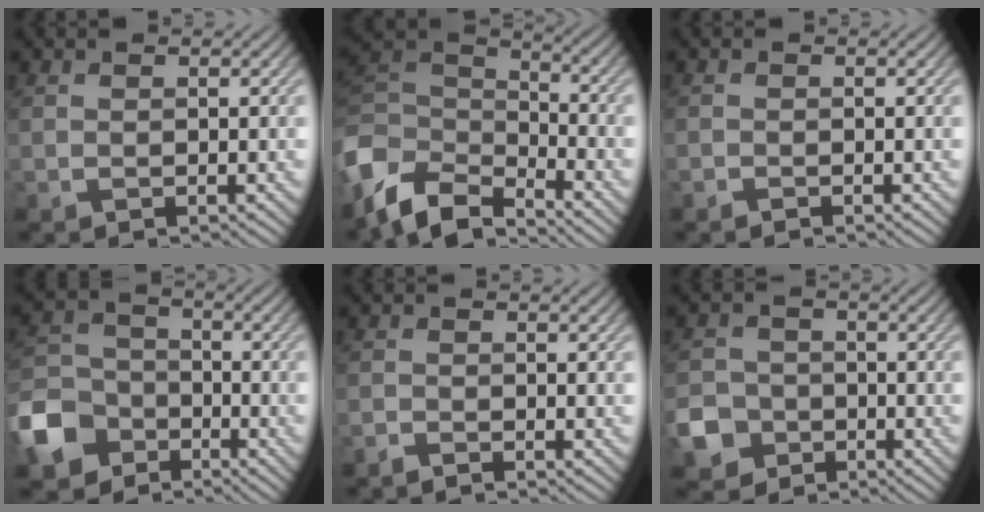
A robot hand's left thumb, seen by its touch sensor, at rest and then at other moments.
{"total": 8.0, "force": [-5.4, 4.2, 4.2], "torque": [-0.103, 0.006, -0.119]}
{"total": 0.6, "force": [-0.6, -0.1, 0.1], "torque": [-0.002, 0.001, -0.013]}
{"total": 10.6, "force": [-5.6, 7.6, 4.7], "torque": [-0.140, -0.020, -0.125]}
{"total": 1.3, "force": [-1.3, -0.1, 0.3], "torque": [-0.007, 0.000, -0.030]}
{"total": 5.5, "force": [-2.7, 4.3, 1.9], "torque": [-0.050, -0.004, -0.066]}